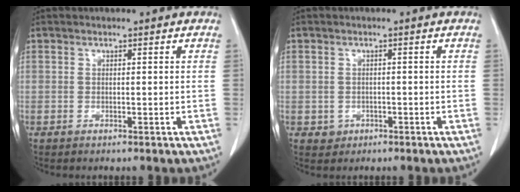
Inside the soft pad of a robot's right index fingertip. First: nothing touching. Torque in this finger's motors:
{"motor_torque": [-0.50, 0.16, -1.05, -0.21]}